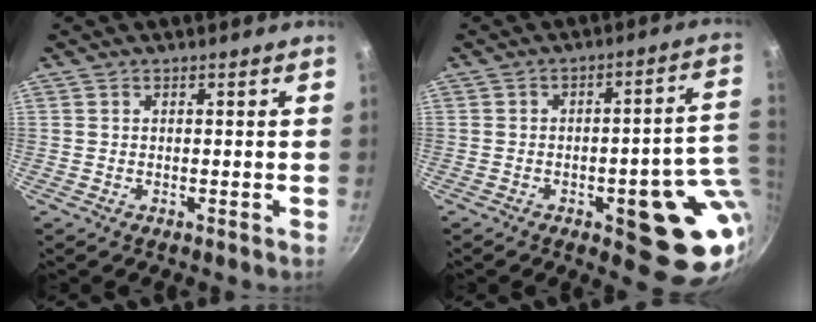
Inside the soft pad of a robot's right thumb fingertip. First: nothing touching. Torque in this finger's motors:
{"motor_torque": [2.51, 1.15, 1.37, -1.40, 0.31]}